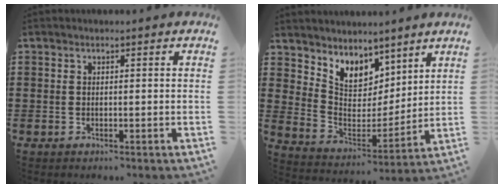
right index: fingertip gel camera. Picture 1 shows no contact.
{"total": 6.8, "force": [5.6, 3.9, 0.2], "torque": [-0.050, -0.048, 0.105]}